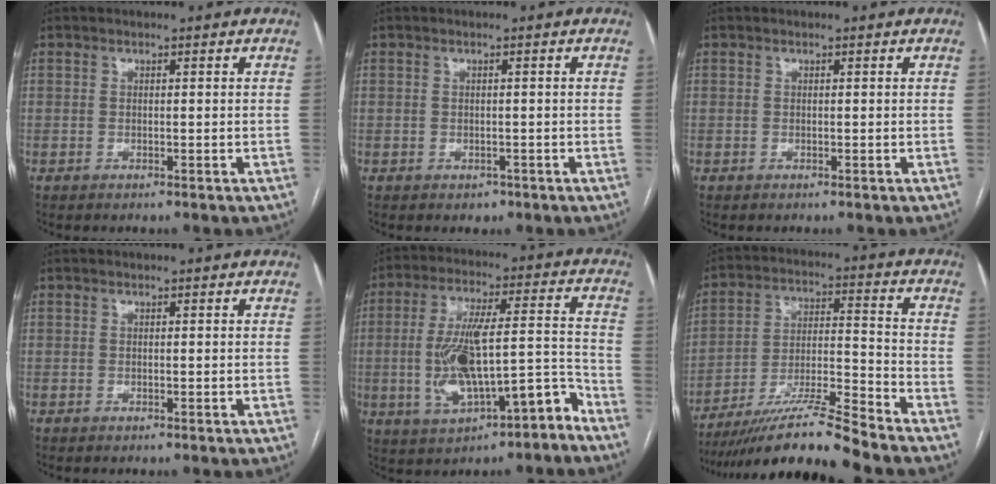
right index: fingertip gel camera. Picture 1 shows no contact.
{"total": 1.3, "force": [-0.7, 1.0, 0.3], "torque": [-0.002, 0.003, -0.006]}
{"total": 0.0}
{"total": 0.0}
{"total": 13.9, "force": [-5.3, 3.9, 12.2], "torque": [-0.214, 0.035, -0.073]}
{"total": 14.4, "force": [-12.4, -1.4, 7.1], "torque": [-0.122, 0.003, -0.218]}